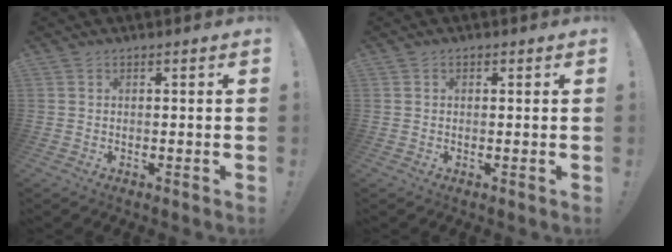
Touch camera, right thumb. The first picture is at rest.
{"total": 0.5, "force": [0.2, 0.5, 0.2], "torque": [0.002, 0.000, 0.003]}